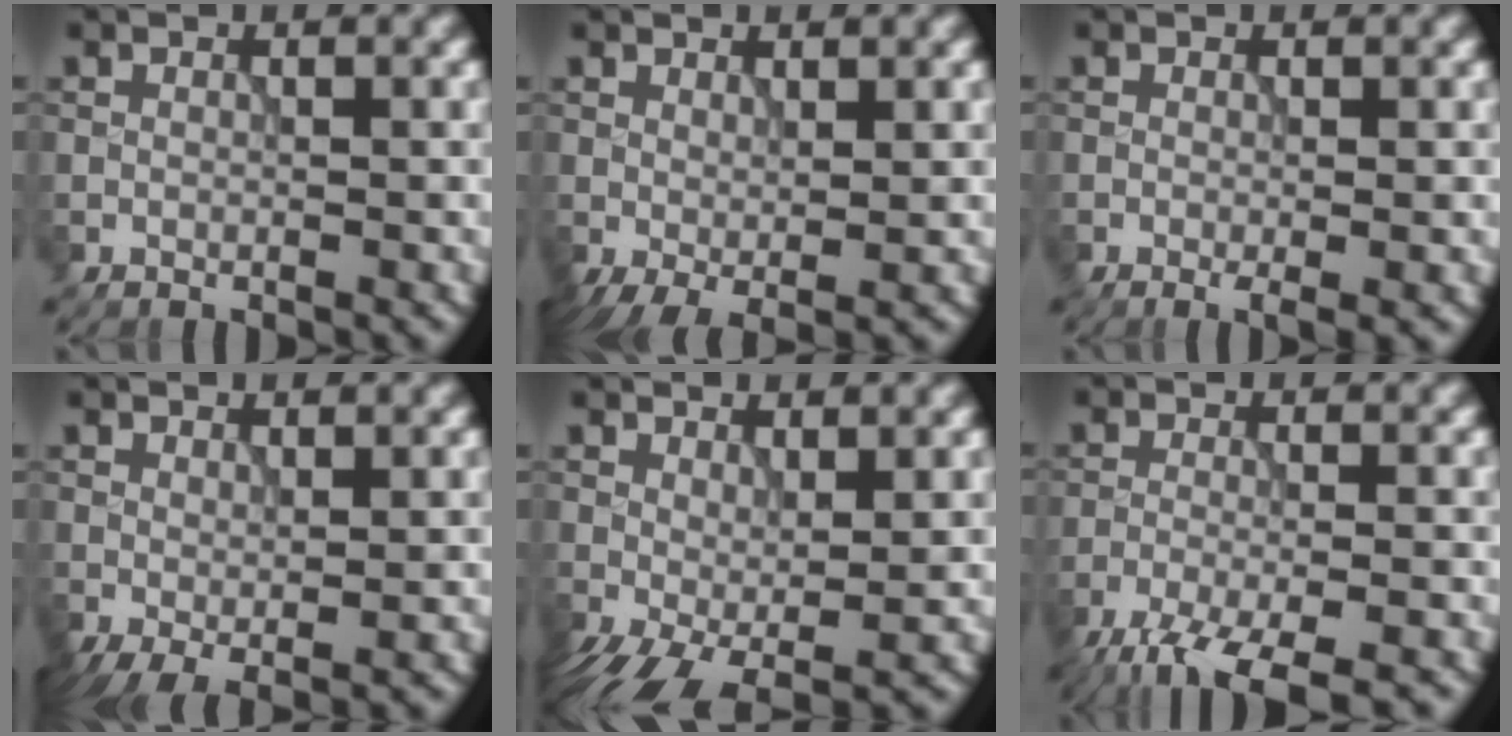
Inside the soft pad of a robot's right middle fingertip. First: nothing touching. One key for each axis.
{"total": 2.3, "fx": -0.1, "fy": 0.9, "fz": 2.1, "tx": -0.045, "ty": -0.005, "tz": 0.000}
{"total": 1.4, "fx": -0.4, "fy": 0.2, "fz": 1.3, "tx": -0.020, "ty": -0.008, "tz": -0.007}
{"total": 1.9, "fx": 0.0, "fy": 0.7, "fz": 1.8, "tx": -0.039, "ty": -0.004, "tz": 0.001}
{"total": 5.1, "fx": -1.0, "fy": 2.3, "fz": 4.4, "tx": -0.093, "ty": -0.012, "tz": -0.007}
{"total": 6.9, "fx": -5.2, "fy": 1.4, "fz": 4.3, "tx": -0.068, "ty": -0.025, "tz": -0.096}